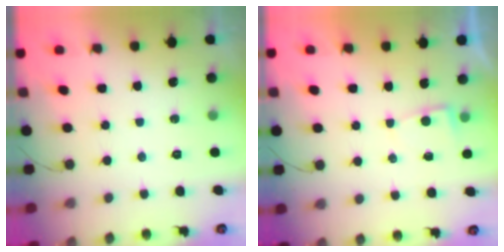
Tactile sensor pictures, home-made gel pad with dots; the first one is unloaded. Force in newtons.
{"total": 1.8, "press": 1.8, "slide": 0.2}